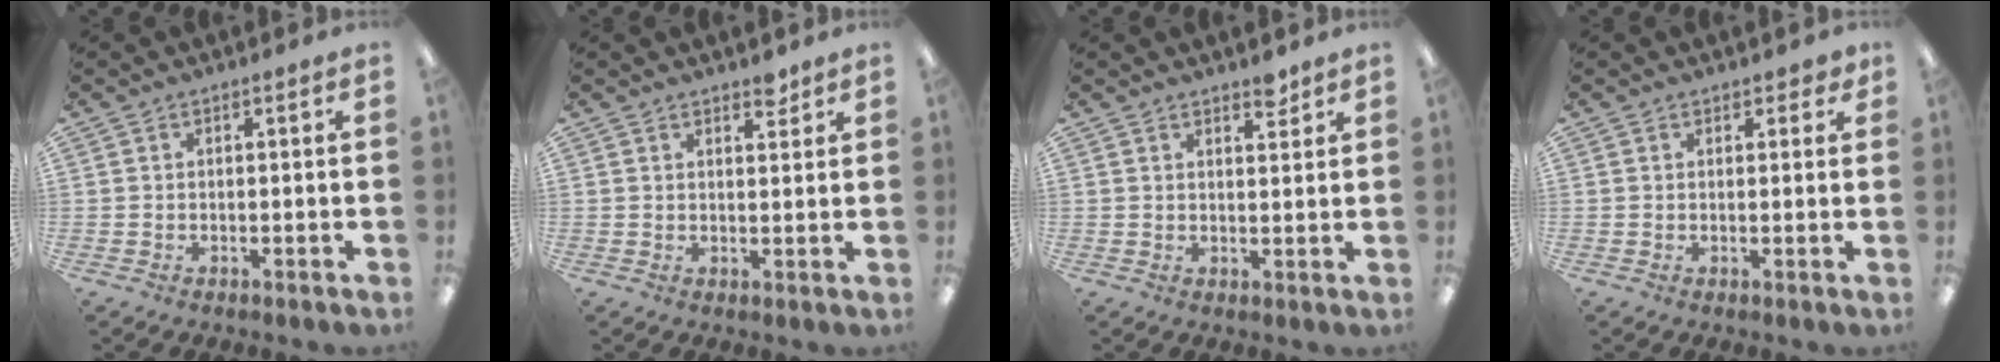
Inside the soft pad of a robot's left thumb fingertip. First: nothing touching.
{"total": 2.9, "force": [2.6, 1.0, 0.9], "torque": [0.003, -0.017, 0.042]}
{"total": 3.2, "force": [2.8, 1.0, 1.0], "torque": [0.000, -0.019, 0.047]}
{"total": 1.9, "force": [1.5, 1.0, 0.5], "torque": [0.005, -0.004, 0.026]}